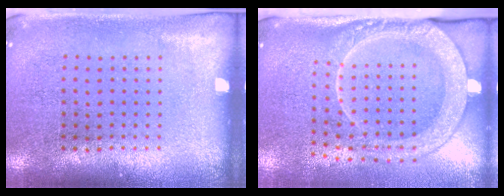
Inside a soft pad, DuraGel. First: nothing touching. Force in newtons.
{"total": 2.5, "press": 1.9, "slide": 1.6}